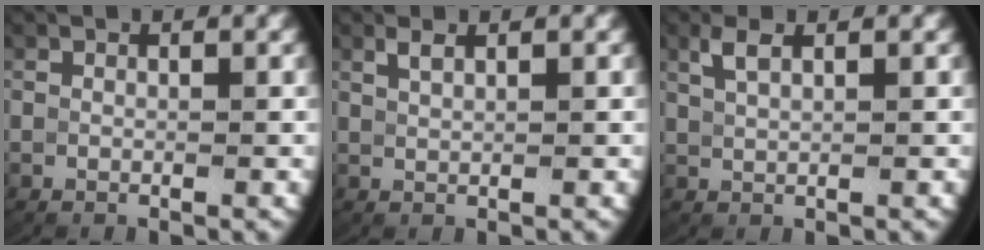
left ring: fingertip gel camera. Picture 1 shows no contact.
{"total": 1.1, "force": [0.9, -0.1, 0.6], "torque": [-0.015, 0.001, 0.023]}
{"total": 1.7, "force": [1.2, 0.2, 1.2], "torque": [-0.030, 0.001, 0.029]}